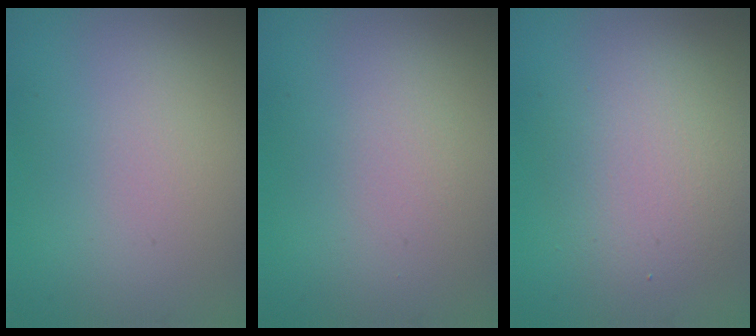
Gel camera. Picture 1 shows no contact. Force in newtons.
{"total": 0.6, "press": 0.6, "slide": 0.0}
{"total": 4.1, "press": 4.1, "slide": 0.2}